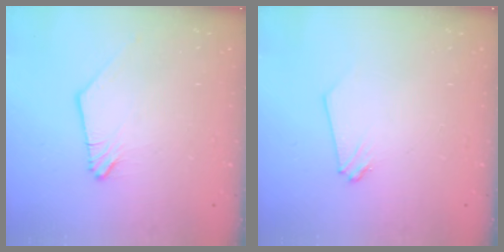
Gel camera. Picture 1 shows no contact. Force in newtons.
{"total": 0.0}